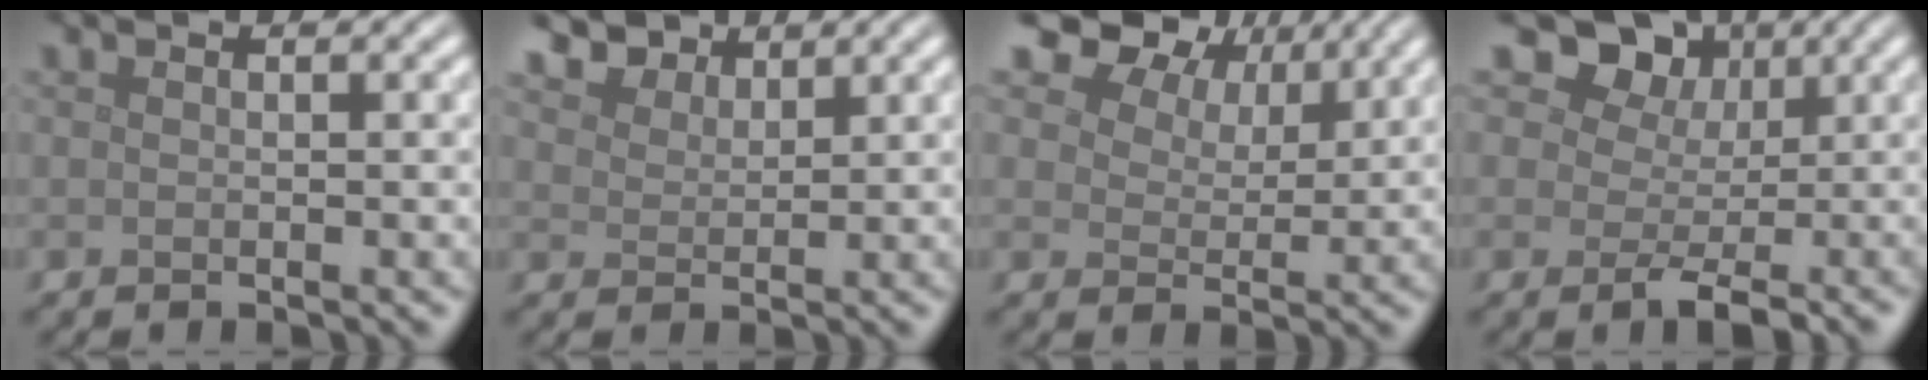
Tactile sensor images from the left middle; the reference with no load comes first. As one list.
[{"total": 4.3, "force": [3.7, 2.0, 1.1], "torque": [-0.041, -0.012, 0.076]}, {"total": 9.0, "force": [6.6, 4.6, 4.1], "torque": [-0.095, 0.006, 0.105]}, {"total": 5.5, "force": [2.0, 4.0, 3.2], "torque": [-0.032, -0.007, 0.018]}]